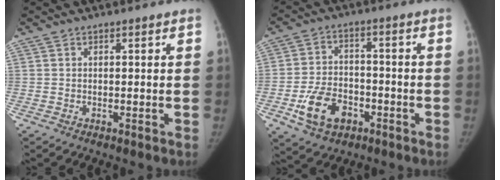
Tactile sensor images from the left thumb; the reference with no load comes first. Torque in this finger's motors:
{"motor_torque": [-1.08, 1.17, 0.48, 0.45, 0.07]}